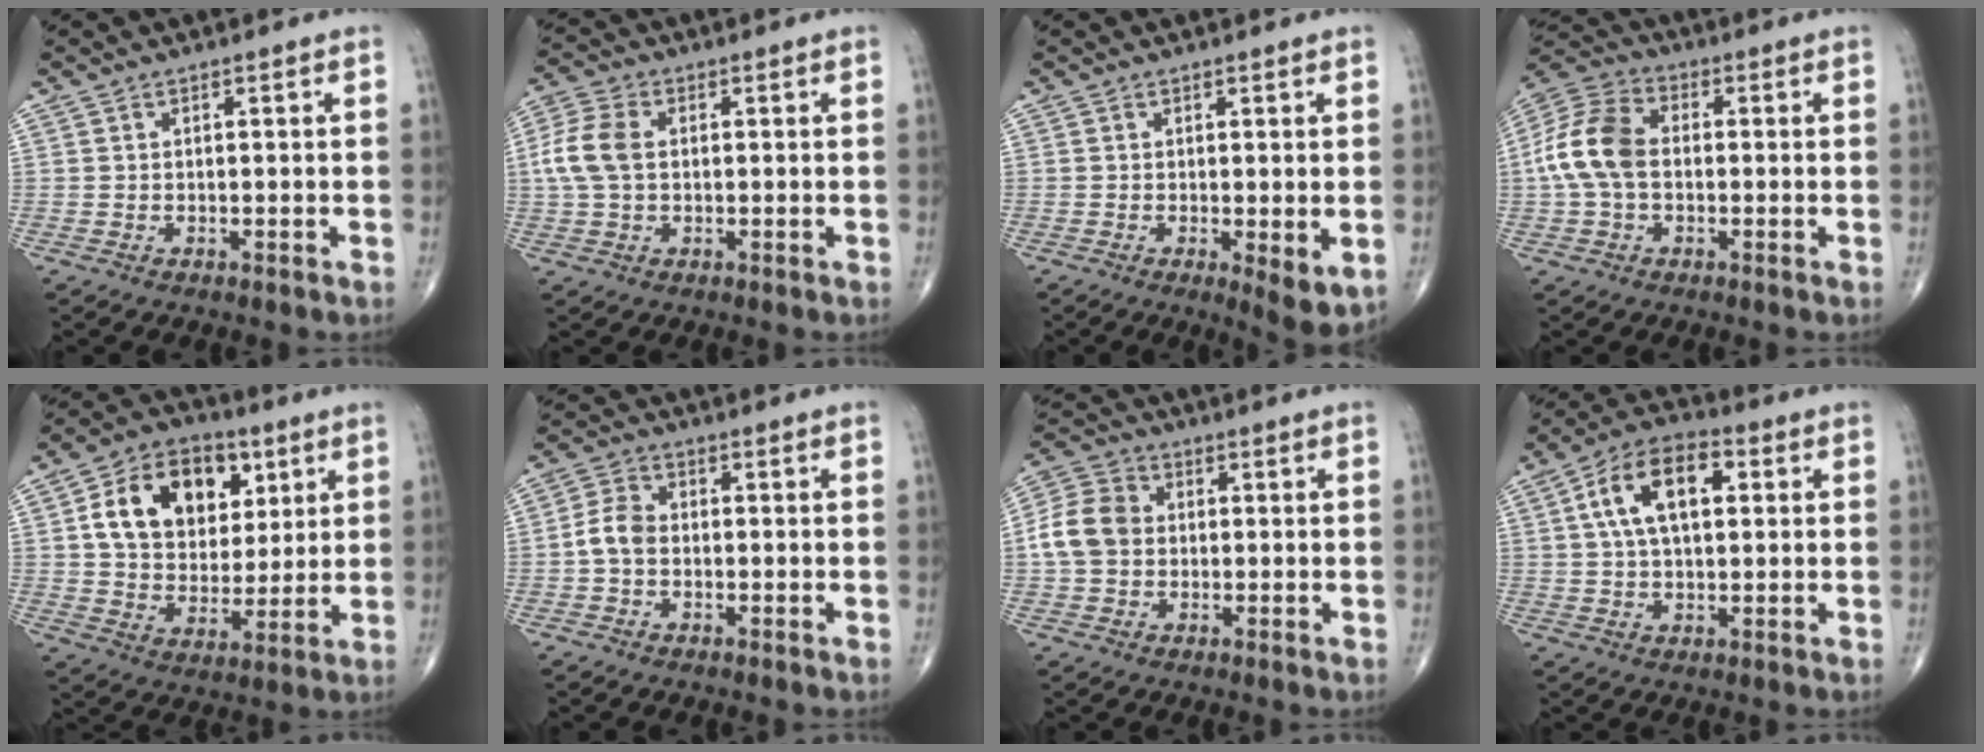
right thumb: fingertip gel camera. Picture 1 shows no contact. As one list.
[{"total": 7.8, "force": [0.6, 5.1, 5.9], "torque": [-0.141, 0.017, 0.009]}, {"total": 5.3, "force": [-0.9, 1.6, 5.0], "torque": [-0.074, -0.018, -0.013]}, {"total": 11.8, "force": [-0.4, 7.8, 8.8], "torque": [-0.183, 0.032, -0.017]}, {"total": 17.5, "force": [5.6, 12.5, 10.9], "torque": [-0.147, -0.008, 0.095]}, {"total": 4.8, "force": [-0.9, 3.4, 3.2], "torque": [-0.061, 0.016, -0.026]}, {"total": 8.9, "force": [0.0, 7.2, 5.2], "torque": [-0.095, 0.025, -0.010]}, {"total": 12.8, "force": [3.1, 7.0, 10.3], "torque": [-0.173, 0.022, 0.047]}]